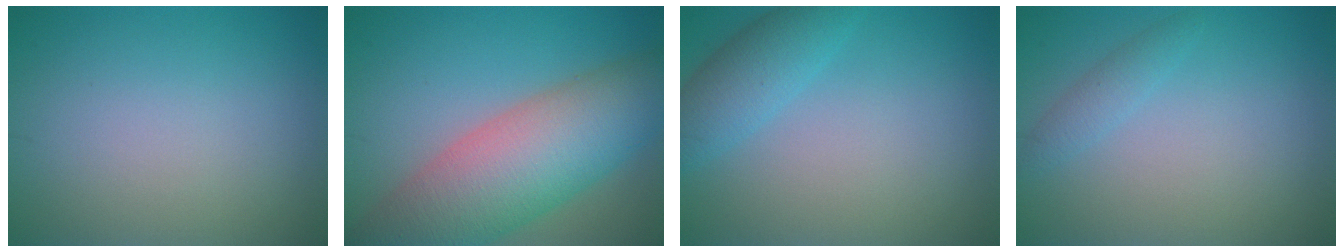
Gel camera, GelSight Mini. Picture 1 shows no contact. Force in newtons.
{"total": 10.9, "press": 10.9, "slide": 0.4}
{"total": 3.5, "press": 3.5, "slide": 0.2}
{"total": 1.4, "press": 1.4, "slide": 0.1}